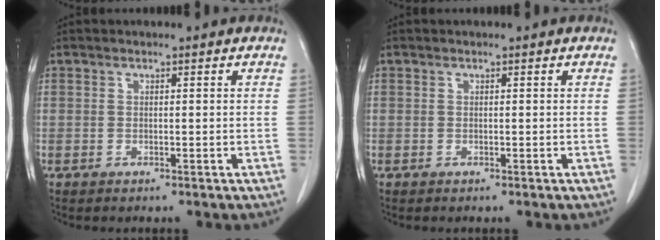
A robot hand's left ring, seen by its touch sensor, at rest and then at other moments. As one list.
[{"total": 0.0}]